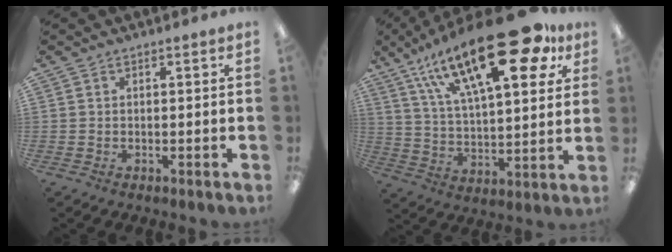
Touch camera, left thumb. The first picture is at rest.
{"total": 28.0, "force": [16.4, 10.5, 20.2], "torque": [-0.317, -0.084, 0.269]}